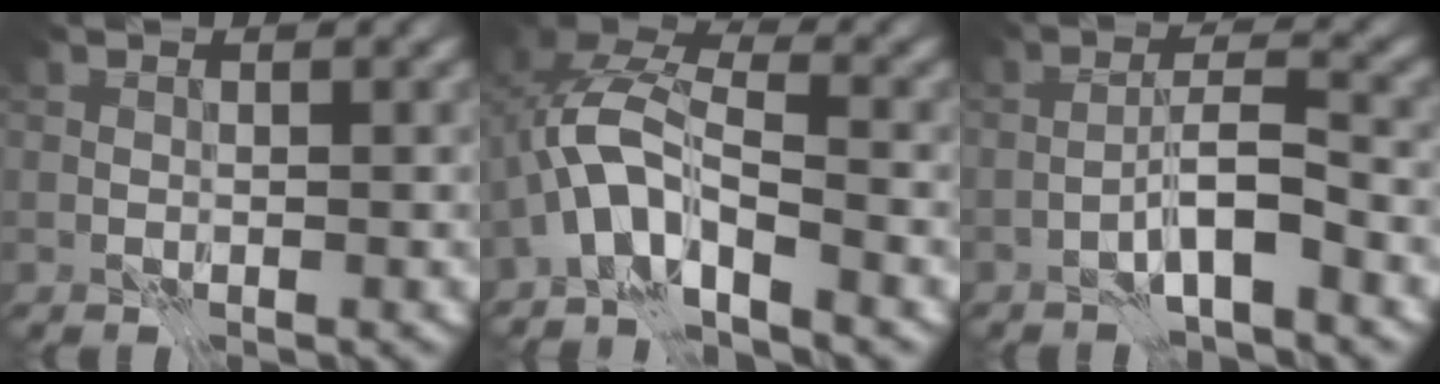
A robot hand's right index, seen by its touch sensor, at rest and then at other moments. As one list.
[{"total": 5.9, "force": [-2.8, 2.0, 4.8], "torque": [-0.086, 0.020, -0.068]}, {"total": 3.3, "force": [-1.9, 0.1, 2.7], "torque": [-0.046, 0.020, -0.043]}]